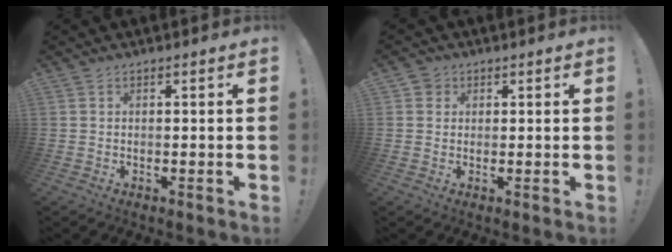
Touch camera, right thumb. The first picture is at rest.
{"total": 2.7, "force": [1.2, 2.4, 0.7], "torque": [-0.011, 0.000, 0.021]}